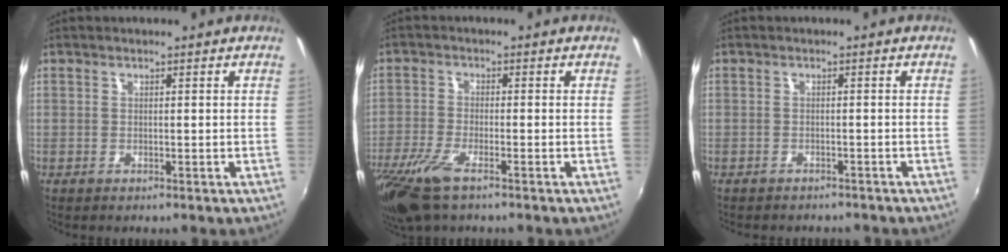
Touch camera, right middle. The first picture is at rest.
{"total": 9.7, "force": [-6.3, 2.7, 6.8], "torque": [-0.163, -0.033, -0.125]}
{"total": 4.2, "force": [-3.7, 1.3, 1.2], "torque": [-0.033, -0.014, -0.052]}